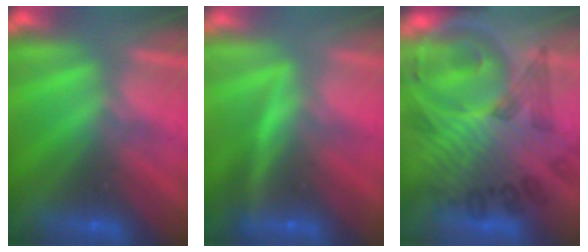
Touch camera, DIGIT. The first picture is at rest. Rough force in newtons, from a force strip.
{"total": 2.9}
{"total": 6.0}